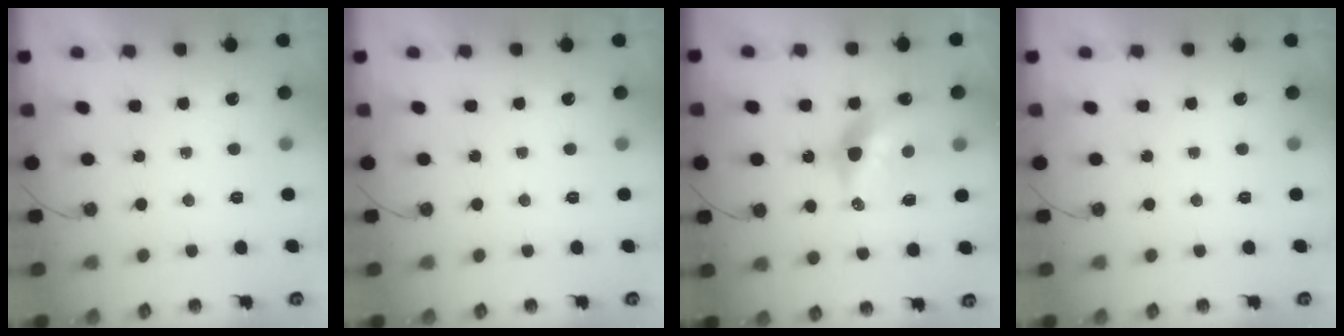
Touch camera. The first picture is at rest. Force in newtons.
{"total": 0.0}
{"total": 12.3, "press": 12.2, "slide": 0.9}
{"total": 0.0}